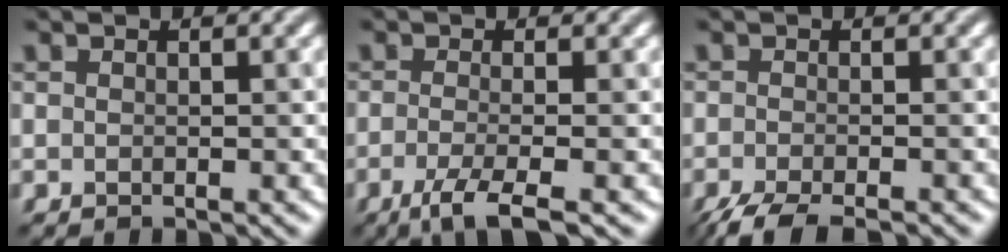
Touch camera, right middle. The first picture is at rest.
{"total": 3.8, "force": [-1.9, 0.9, 3.2], "torque": [-0.056, -0.006, -0.046]}
{"total": 3.8, "force": [-2.9, 0.7, 2.3], "torque": [-0.037, -0.008, -0.058]}